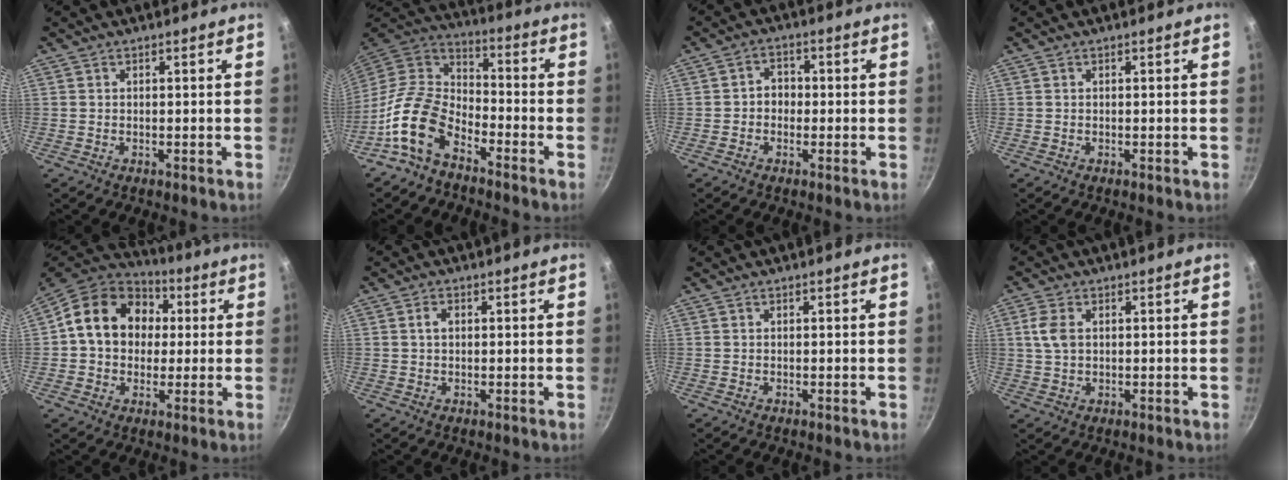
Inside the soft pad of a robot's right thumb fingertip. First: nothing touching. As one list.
[{"total": 13.5, "force": [-7.9, 7.9, 7.6], "torque": [-0.127, 0.070, -0.178]}, {"total": 3.5, "force": [-0.7, 3.0, 1.7], "torque": [-0.004, 0.011, -0.017]}, {"total": 0.0}, {"total": 17.3, "force": [2.6, 14.0, 10.0], "torque": [-0.142, 0.033, 0.029]}, {"total": 1.7, "force": [0.3, 1.2, 1.2], "torque": [-0.016, 0.004, 0.005]}, {"total": 0.0}, {"total": 4.7, "force": [0.9, 3.1, 3.4], "torque": [-0.068, 0.003, 0.017]}]